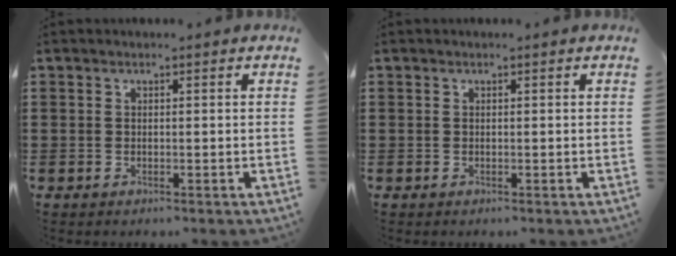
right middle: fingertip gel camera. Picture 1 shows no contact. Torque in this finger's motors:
{"motor_torque": [0.11, -0.08, 0.00, -0.01]}